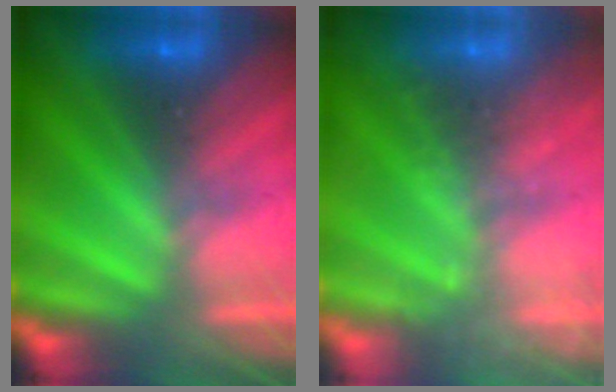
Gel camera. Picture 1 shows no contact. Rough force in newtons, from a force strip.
{"total": 1.9}